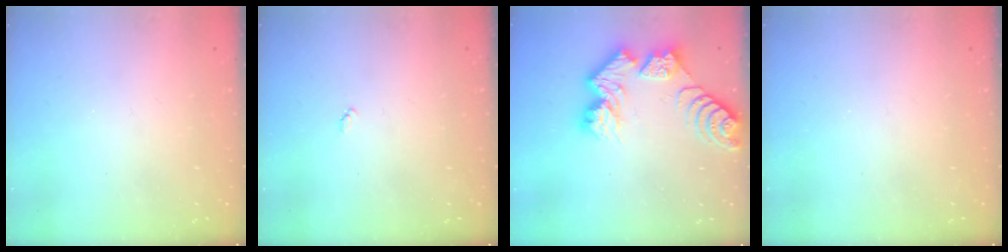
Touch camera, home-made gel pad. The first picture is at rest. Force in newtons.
{"total": 3.1, "press": 3.1, "slide": 0.4}
{"total": 12.7, "press": 12.6, "slide": 1.0}
{"total": 0.0}